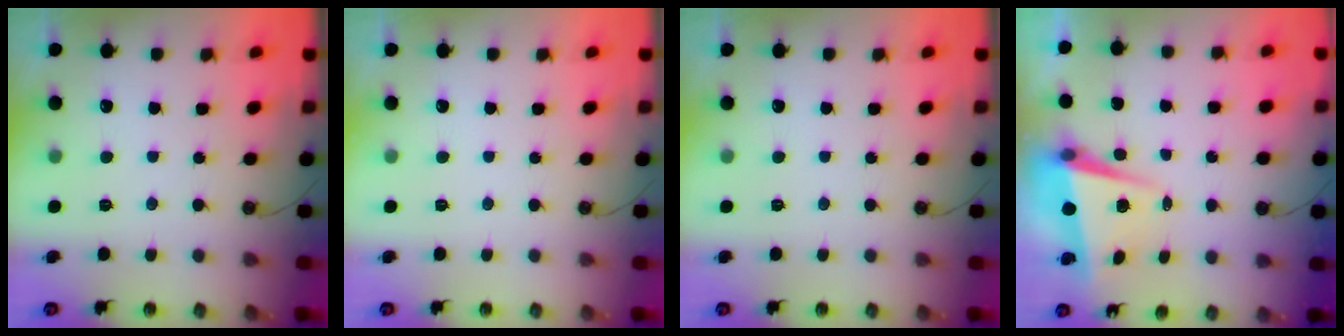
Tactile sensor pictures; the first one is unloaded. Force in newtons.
{"total": 0.0}
{"total": 0.0}
{"total": 6.3, "press": 4.6, "slide": 4.2}